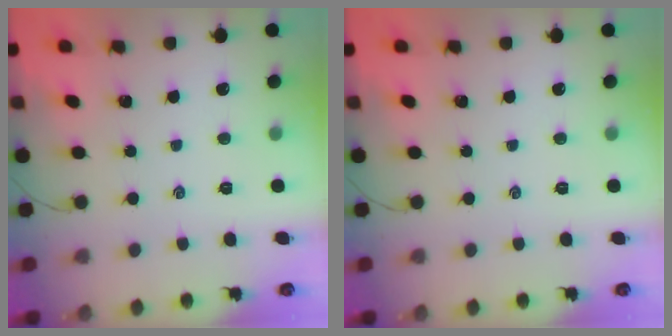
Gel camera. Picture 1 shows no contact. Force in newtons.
{"total": 0.0}